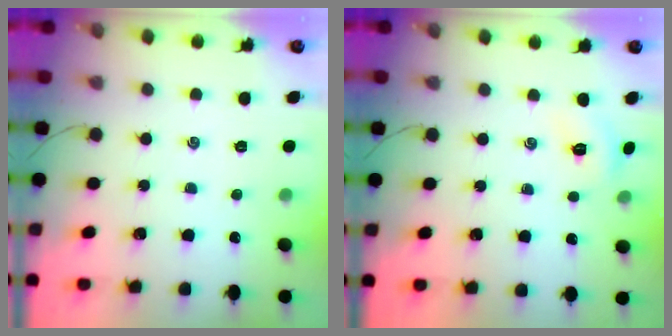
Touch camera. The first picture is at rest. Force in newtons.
{"total": 5.9, "press": 5.7, "slide": 1.5}